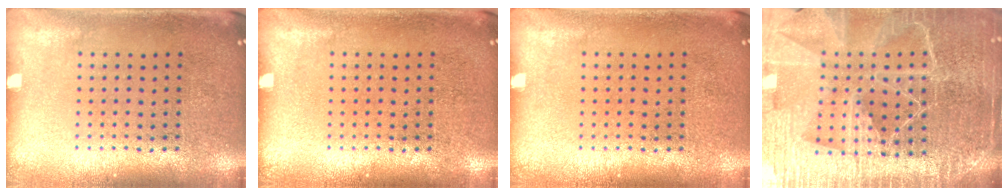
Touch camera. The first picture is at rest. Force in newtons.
{"total": 0.0}
{"total": 0.0}
{"total": 6.1, "press": 5.3, "slide": 2.9}